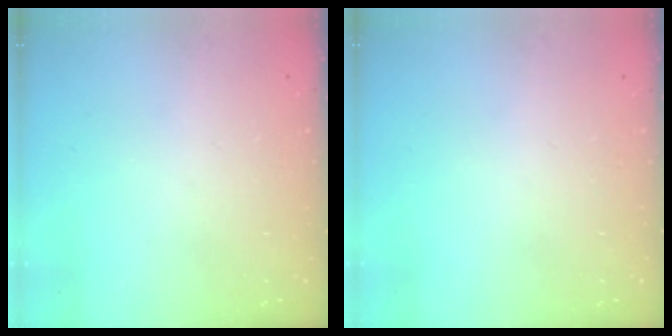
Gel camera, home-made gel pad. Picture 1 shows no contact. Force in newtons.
{"total": 0.0}